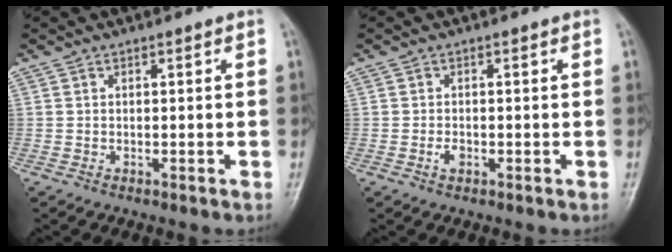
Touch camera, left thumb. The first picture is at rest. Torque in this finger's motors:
{"motor_torque": [-0.03, -0.03, 0.37, 0.22, 0.00]}